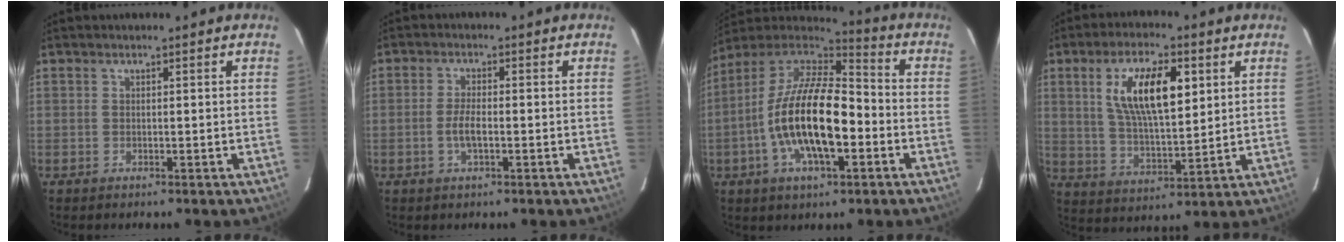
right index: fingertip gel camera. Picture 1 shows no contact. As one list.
[{"total": 3.4, "force": [-1.0, 1.0, 3.1], "torque": [-0.065, 0.002, -0.019]}, {"total": 19.5, "force": [-4.7, 7.8, 17.3], "torque": [-0.336, -0.005, -0.090]}, {"total": 13.5, "force": [4.6, 5.0, 11.7], "torque": [-0.215, 0.009, 0.088]}]